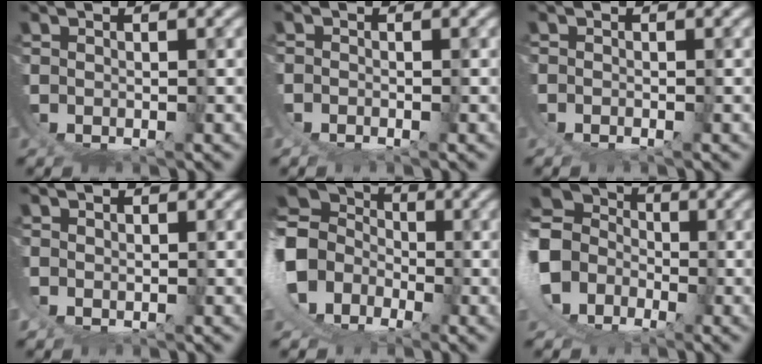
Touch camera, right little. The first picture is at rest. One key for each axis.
{"total": 0.8, "fx": -0.5, "fy": -0.7, "fz": 0.1, "tx": 0.000, "ty": -0.003, "tz": -0.009}
{"total": 1.0, "fx": -0.5, "fy": -0.9, "fz": 0.0, "tx": 0.008, "ty": 0.000, "tz": -0.009}
{"total": 0.9, "fx": 0.7, "fy": 0.1, "fz": 0.5, "tx": -0.020, "ty": -0.005, "tz": 0.019}
{"total": 10.9, "fx": 0.7, "fy": 9.4, "fz": 5.5, "tx": -0.135, "ty": -0.011, "tz": -0.003}
{"total": 12.4, "fx": 0.9, "fy": 10.9, "fz": 5.9, "tx": -0.157, "ty": -0.015, "tz": -0.003}